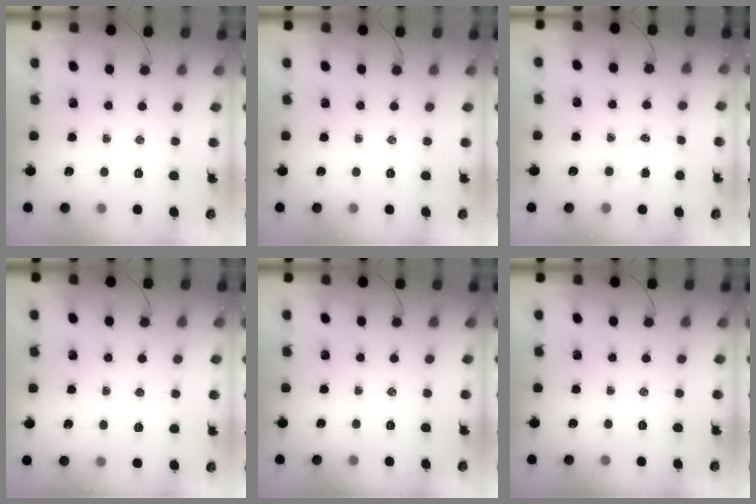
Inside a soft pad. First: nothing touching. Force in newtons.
{"total": 0.0}
{"total": 4.7, "press": 4.6, "slide": 1.0}
{"total": 3.5, "press": 3.4, "slide": 1.0}
{"total": 0.0}
{"total": 0.0}